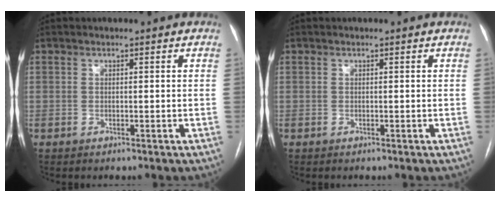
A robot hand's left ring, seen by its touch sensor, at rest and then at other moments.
{"total": 0.0}